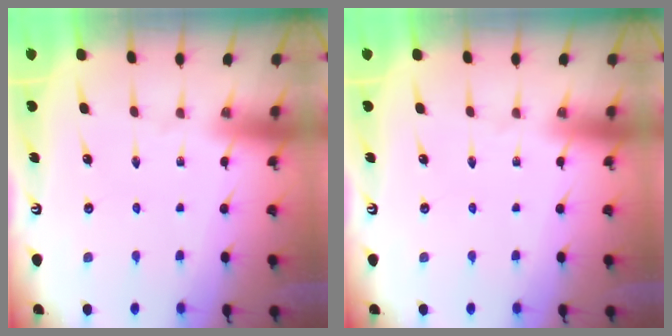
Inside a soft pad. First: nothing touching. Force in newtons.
{"total": 0.0}